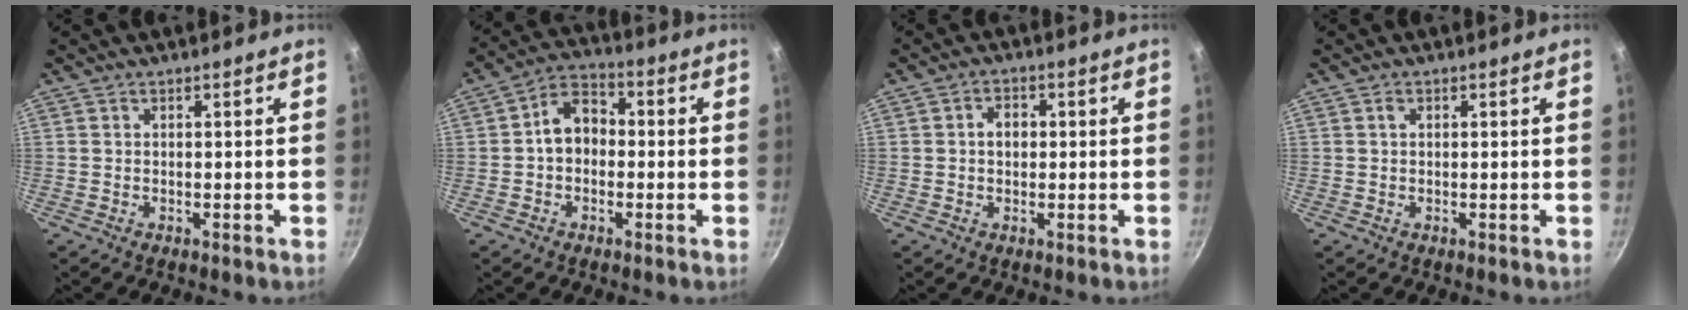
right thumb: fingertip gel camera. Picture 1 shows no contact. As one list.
[{"total": 7.5, "force": [-0.5, 5.7, 4.9], "torque": [-0.047, 0.028, -0.026]}, {"total": 2.7, "force": [0.2, 2.1, 1.7], "torque": [-0.014, 0.008, 0.000]}, {"total": 0.7, "force": [0.2, 0.5, 0.5], "torque": [-0.007, 0.004, 0.003]}]